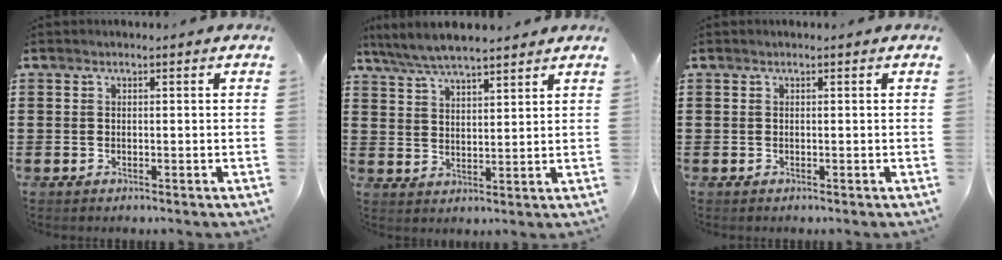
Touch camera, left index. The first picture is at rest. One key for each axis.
{"total": 5.6, "fx": 5.2, "fy": 0.8, "fz": 2.0, "tx": -0.056, "ty": -0.014, "tz": 0.095}
{"total": 0.0}